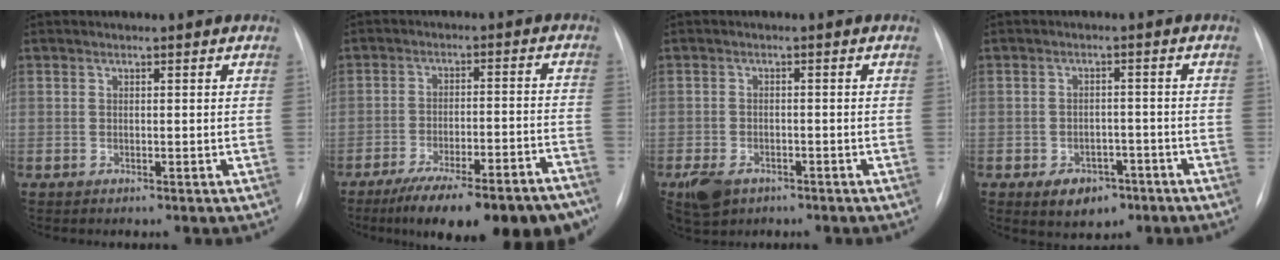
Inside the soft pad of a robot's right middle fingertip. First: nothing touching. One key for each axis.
{"total": 21.3, "fx": -16.8, "fy": 3.6, "fz": 12.6, "tx": -0.132, "ty": 0.007, "tz": -0.239}
{"total": 5.7, "fx": -3.5, "fy": 3.6, "fz": 2.7, "tx": -0.056, "ty": -0.006, "tz": -0.052}
{"total": 5.5, "fx": -3.1, "fy": 3.7, "fz": 2.7, "tx": -0.038, "ty": 0.008, "tz": -0.034}